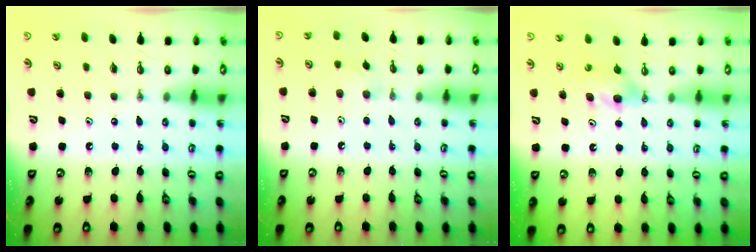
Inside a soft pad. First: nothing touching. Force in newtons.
{"total": 6.4, "press": 6.3, "slide": 0.8}
{"total": 5.1, "press": 5.0, "slide": 0.6}